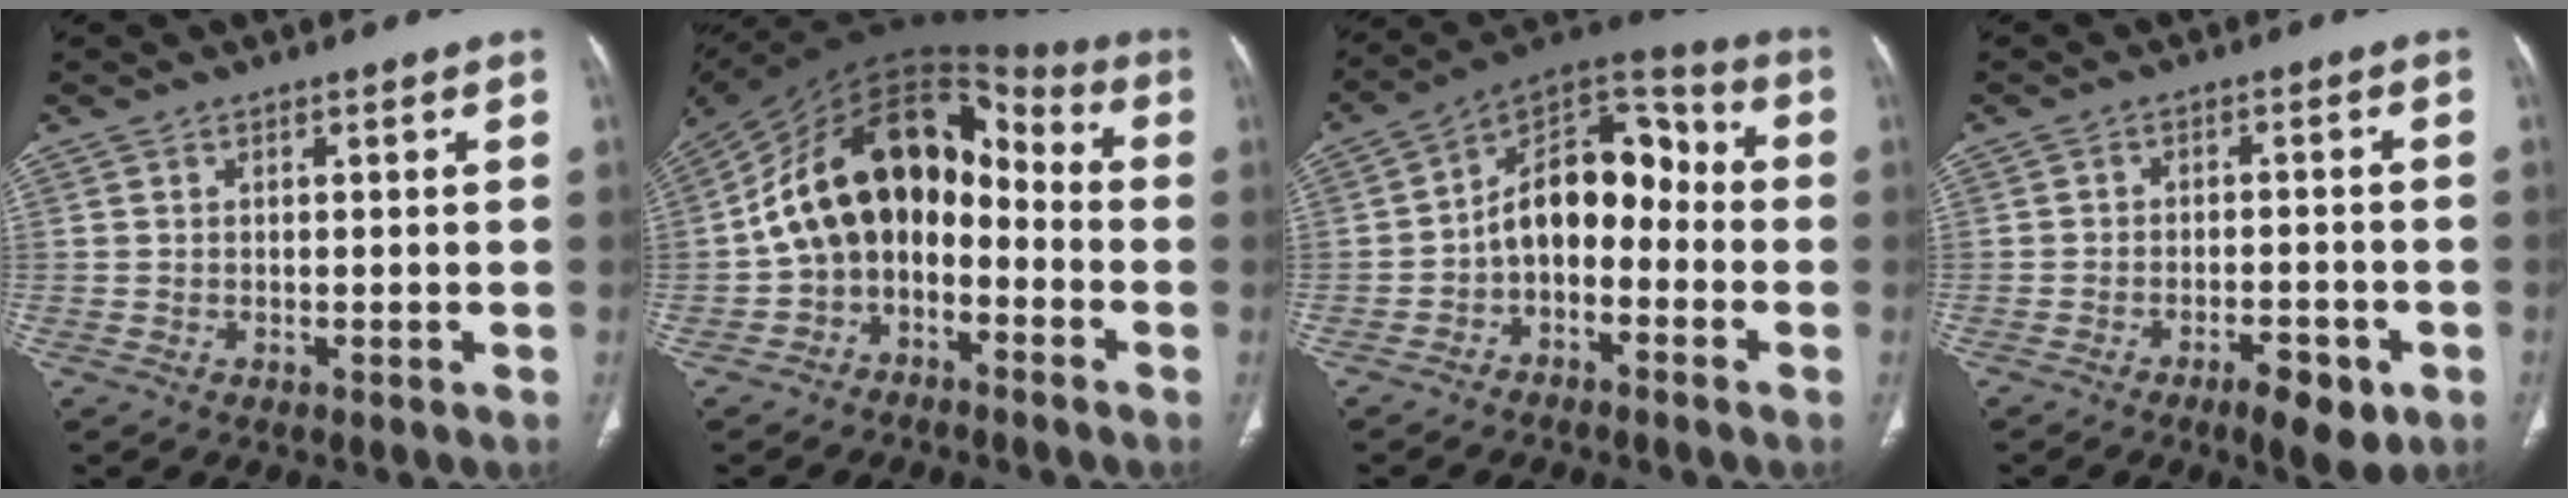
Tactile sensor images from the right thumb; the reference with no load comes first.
{"total": 16.7, "force": [-3.4, 11.4, 11.7], "torque": [-0.167, 0.090, -0.071]}
{"total": 13.1, "force": [-2.6, 8.6, 9.6], "torque": [-0.117, 0.071, -0.059]}
{"total": 6.8, "force": [-3.7, 2.4, 5.2], "torque": [-0.074, 0.012, -0.050]}